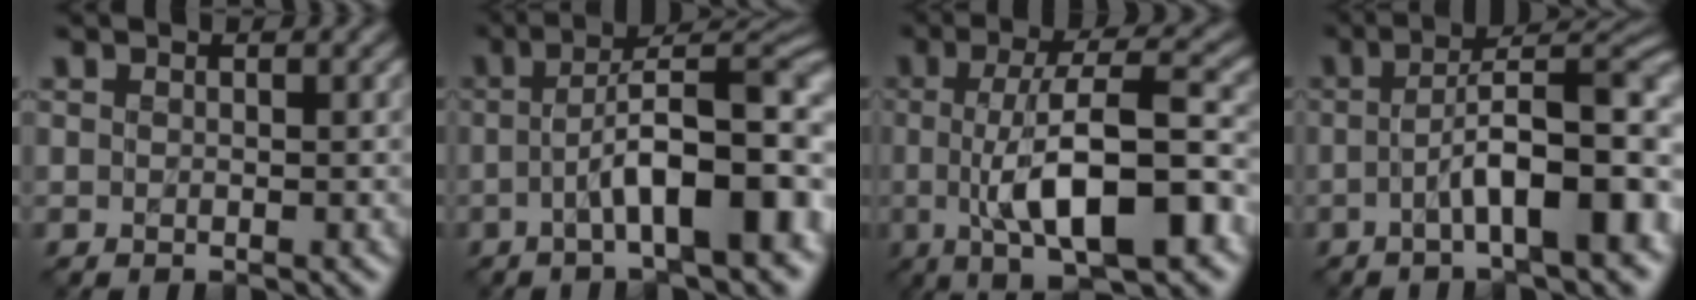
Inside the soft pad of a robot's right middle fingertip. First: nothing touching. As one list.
[{"total": 10.9, "force": [-2.5, 3.1, 10.2], "torque": [-0.138, 0.015, -0.034]}, {"total": 10.0, "force": [-1.4, 3.0, 9.4], "torque": [-0.139, 0.008, -0.024]}, {"total": 9.9, "force": [-2.2, 2.7, 9.3], "torque": [-0.122, 0.016, -0.035]}]